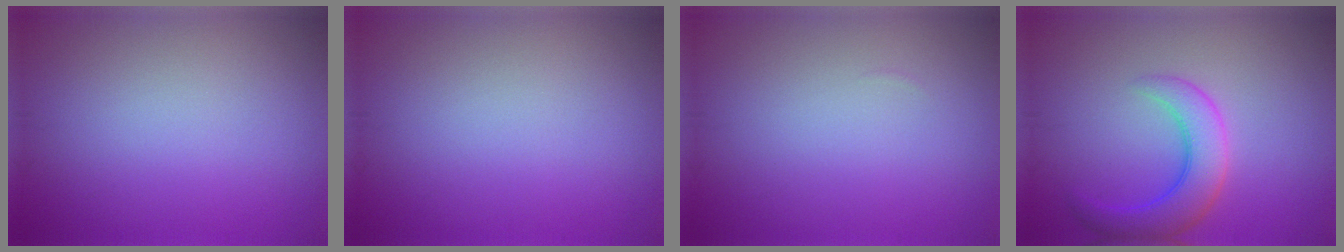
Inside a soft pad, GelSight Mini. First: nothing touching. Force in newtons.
{"total": 0.0}
{"total": 0.0}
{"total": 4.8, "press": 4.8, "slide": 0.2}